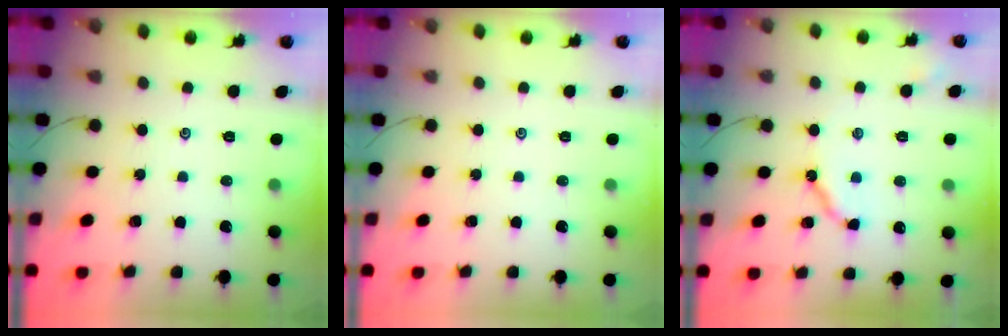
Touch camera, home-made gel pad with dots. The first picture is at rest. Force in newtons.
{"total": 0.0}
{"total": 8.8, "press": 8.7, "slide": 0.7}